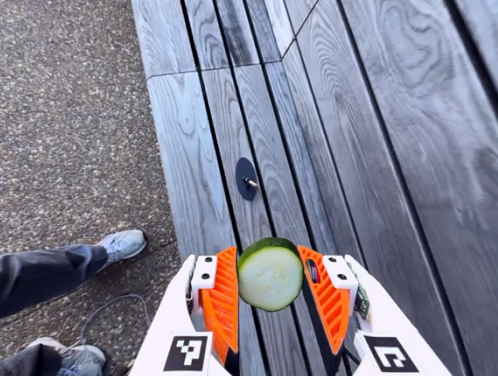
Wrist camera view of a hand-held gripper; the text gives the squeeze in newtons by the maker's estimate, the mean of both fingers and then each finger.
{"total": 12.3, "left": 13.0, "right": 11.6}